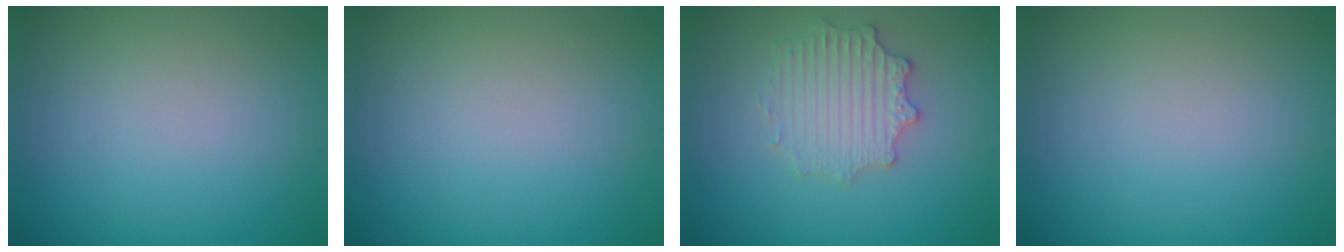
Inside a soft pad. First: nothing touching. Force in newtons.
{"total": 0.0}
{"total": 2.9, "press": 2.9, "slide": 0.2}
{"total": 0.0}